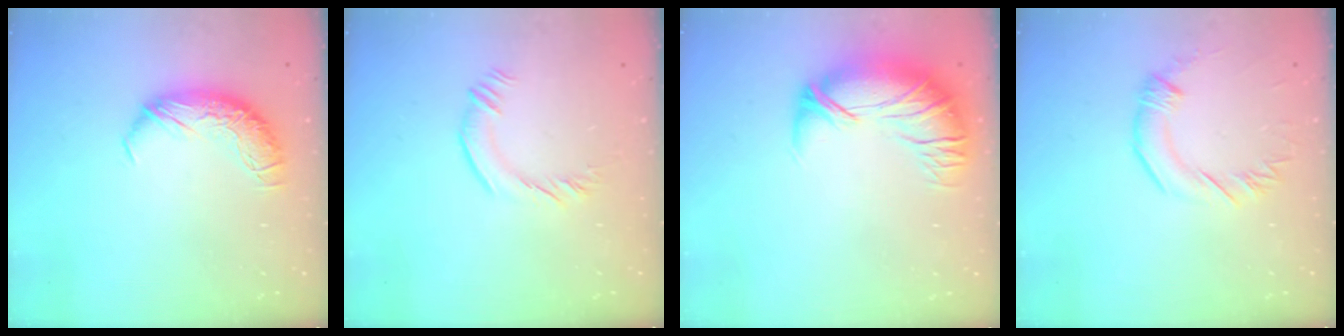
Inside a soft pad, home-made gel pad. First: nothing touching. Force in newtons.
{"total": 2.5, "press": 2.3, "slide": 0.9}
{"total": 2.9, "press": 0.6, "slide": 2.9}
{"total": 1.5, "press": 1.4, "slide": 0.5}